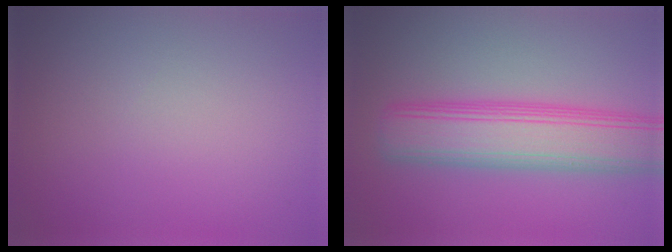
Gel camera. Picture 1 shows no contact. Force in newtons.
{"total": 8.2, "press": 8.2, "slide": 0.2}